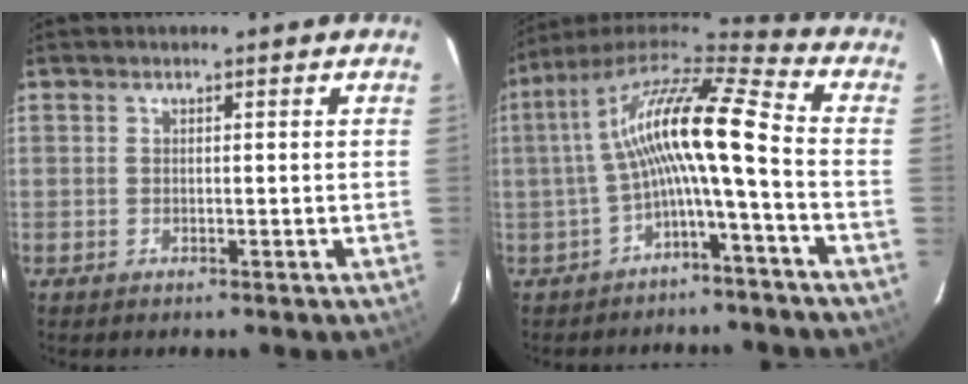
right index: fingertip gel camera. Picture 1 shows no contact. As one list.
[{"total": 15.0, "force": [-1.8, 1.9, 14.8], "torque": [-0.283, 0.022, -0.039]}]